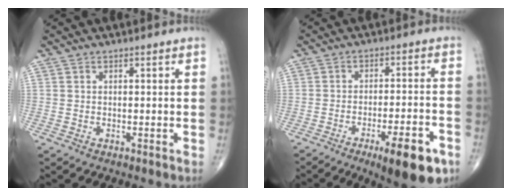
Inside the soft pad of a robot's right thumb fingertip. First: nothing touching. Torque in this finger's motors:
{"motor_torque": [2.27, 1.35, 0.08, -0.44, 0.43]}